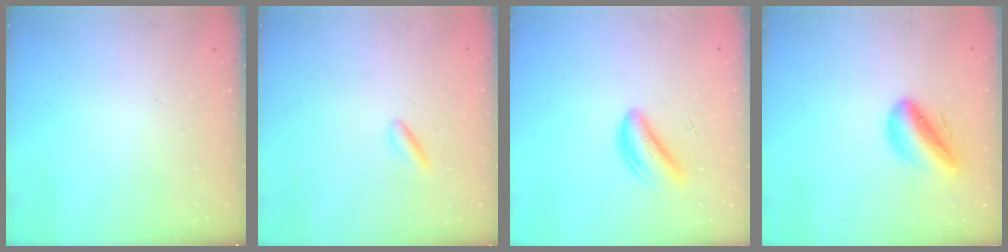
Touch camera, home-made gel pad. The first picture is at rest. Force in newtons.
{"total": 1.7, "press": 1.5, "slide": 0.7}
{"total": 4.6, "press": 4.6, "slide": 0.6}
{"total": 10.2, "press": 9.8, "slide": 2.7}